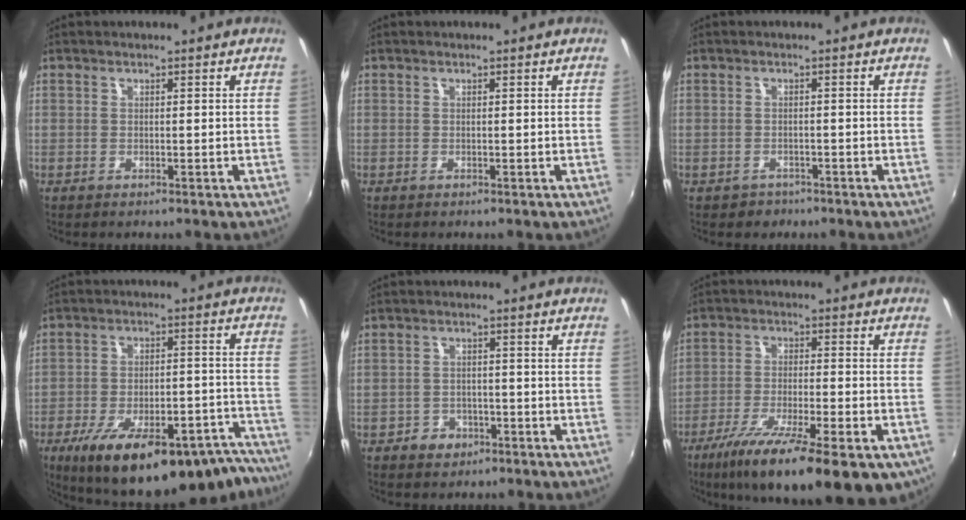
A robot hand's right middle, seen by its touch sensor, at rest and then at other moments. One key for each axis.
{"total": 0.0}
{"total": 2.4, "fx": -1.5, "fy": 1.9, "fz": 0.3, "tx": -0.013, "ty": -0.002, "tz": -0.020}
{"total": 27.5, "fx": -21.5, "fy": 8.1, "fz": 15.2, "tx": -0.228, "ty": -0.010, "tz": -0.286}
{"total": 4.3, "fx": -2.5, "fy": 3.4, "fz": 0.9, "tx": -0.033, "ty": 0.007, "tz": -0.038}
{"total": 20.1, "fx": -12.4, "fy": 5.4, "fz": 15.0, "tx": -0.260, "ty": -0.060, "tz": -0.192}